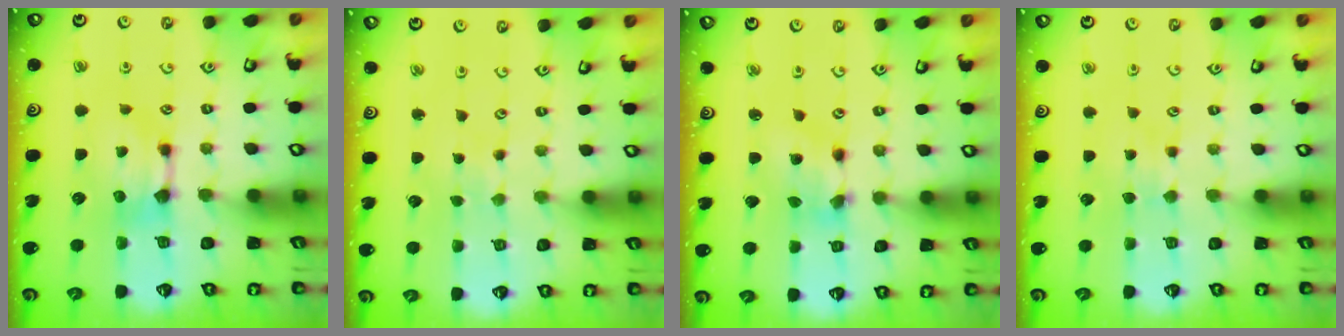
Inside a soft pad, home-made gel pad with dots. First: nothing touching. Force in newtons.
{"total": 5.7, "press": 5.7, "slide": 0.2}
{"total": 3.2, "press": 2.8, "slide": 1.6}
{"total": 2.5, "press": 2.5, "slide": 0.5}